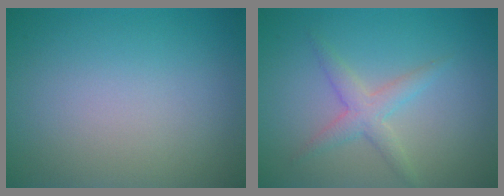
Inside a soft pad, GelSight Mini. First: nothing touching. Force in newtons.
{"total": 2.4, "press": 2.4, "slide": 0.1}